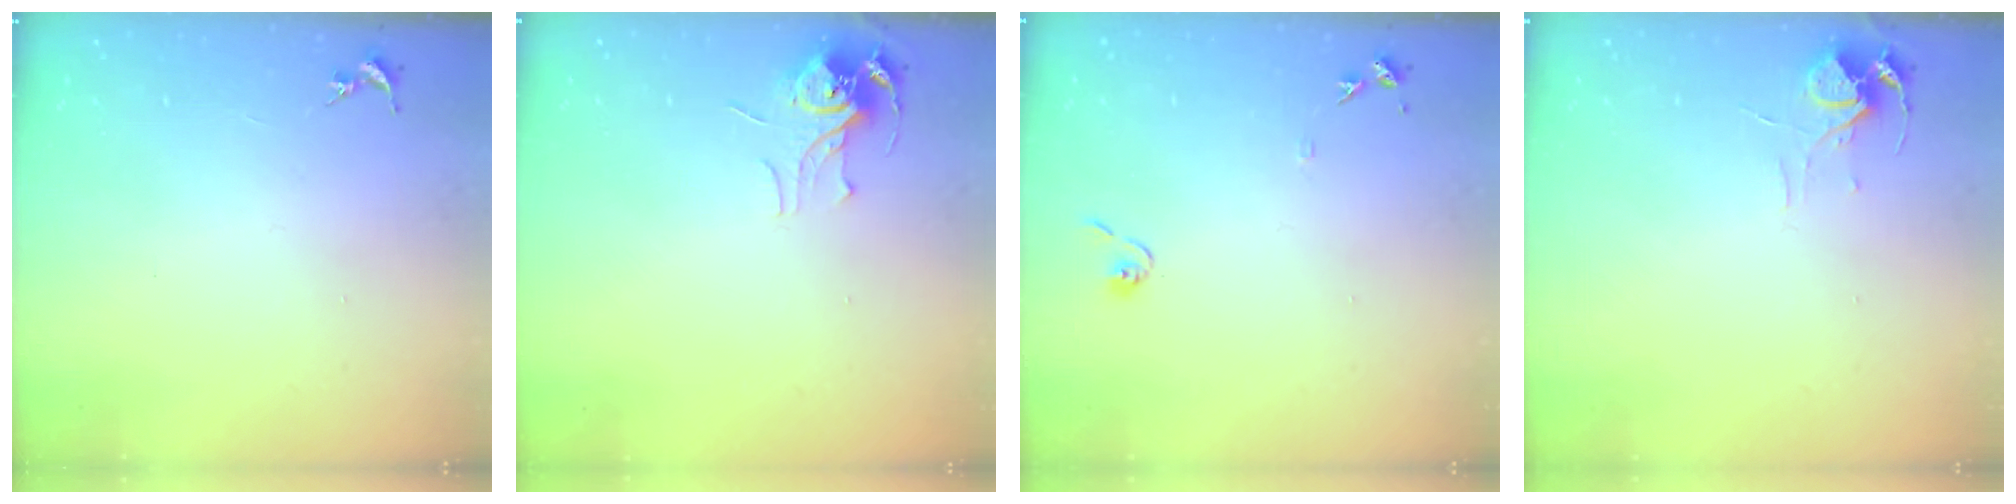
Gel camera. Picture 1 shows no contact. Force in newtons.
{"total": 7.8, "press": 7.7, "slide": 0.7}
{"total": 6.8, "press": 6.8, "slide": 0.6}
{"total": 7.1, "press": 7.1, "slide": 0.5}